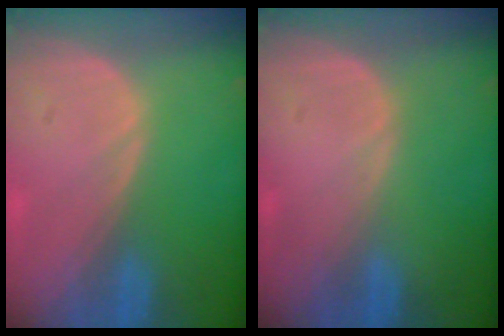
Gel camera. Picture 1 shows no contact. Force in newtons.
{"total": 0.0}